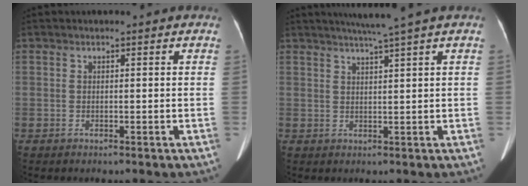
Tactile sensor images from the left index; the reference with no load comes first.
{"total": 4.6, "force": [3.6, -1.4, 2.6], "torque": [-0.042, 0.004, 0.061]}